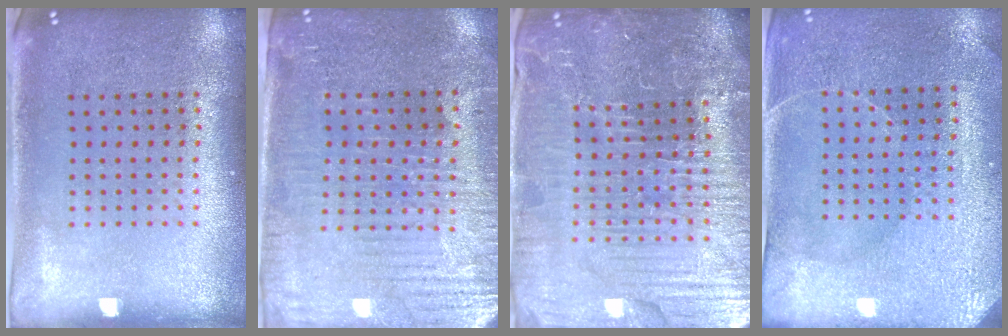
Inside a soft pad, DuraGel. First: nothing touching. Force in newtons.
{"total": 3.7, "press": 3.4, "slide": 1.5}
{"total": 6.2, "press": 5.6, "slide": 2.7}
{"total": 3.0, "press": 2.9, "slide": 0.3}